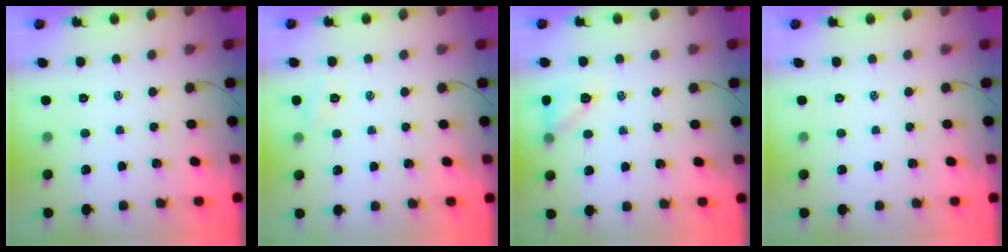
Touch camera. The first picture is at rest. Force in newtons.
{"total": 2.8, "press": 2.7, "slide": 0.8}
{"total": 8.7, "press": 8.7, "slide": 0.9}
{"total": 0.0}